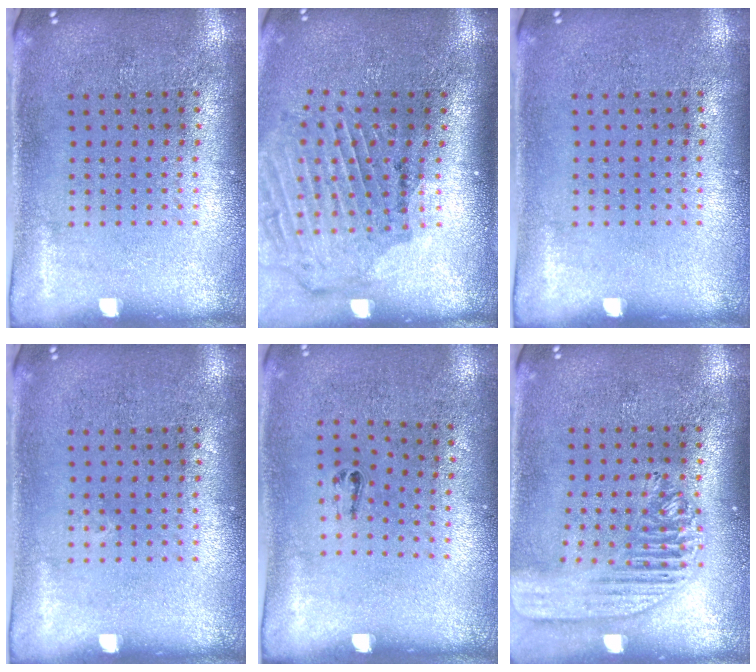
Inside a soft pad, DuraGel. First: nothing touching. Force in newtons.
{"total": 2.0, "press": 1.9, "slide": 0.6}
{"total": 0.0}
{"total": 0.0}
{"total": 0.6, "press": 0.2, "slide": 0.5}
{"total": 1.9, "press": 1.7, "slide": 0.9}